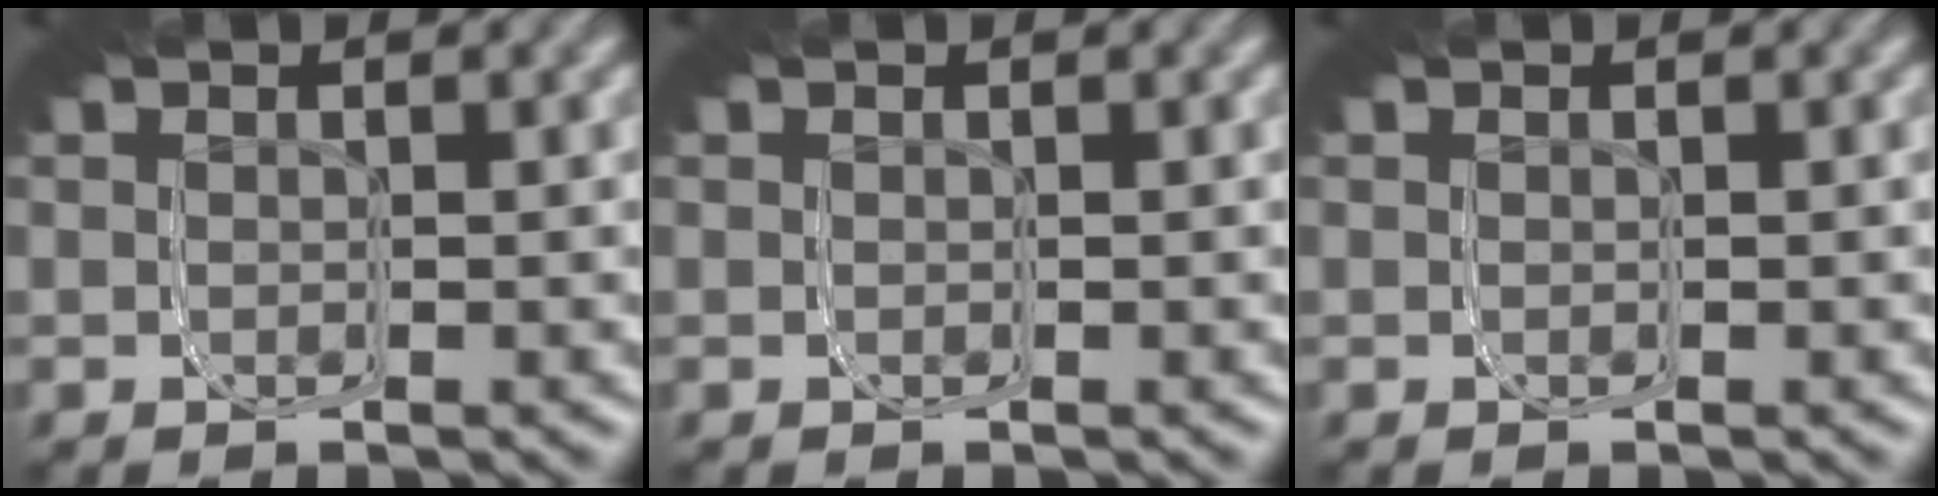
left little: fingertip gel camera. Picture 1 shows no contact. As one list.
[{"total": 0.0}, {"total": 0.0}]